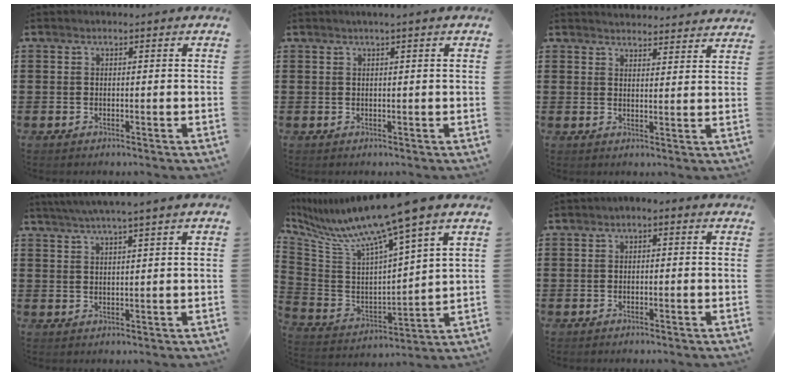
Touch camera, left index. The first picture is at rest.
{"total": 0.8, "force": [0.4, -0.2, 0.7], "torque": [-0.011, -0.001, 0.007]}
{"total": 2.8, "force": [2.8, -0.1, -0.1], "torque": [0.002, -0.018, 0.049]}
{"total": 2.7, "force": [1.9, -0.5, 1.9], "torque": [-0.037, 0.000, 0.033]}
{"total": 9.3, "force": [7.5, -1.4, 5.3], "torque": [-0.136, -0.063, 0.114]}
{"total": 1.2, "force": [-1.1, 0.4, 0.3], "torque": [-0.010, 0.003, -0.023]}